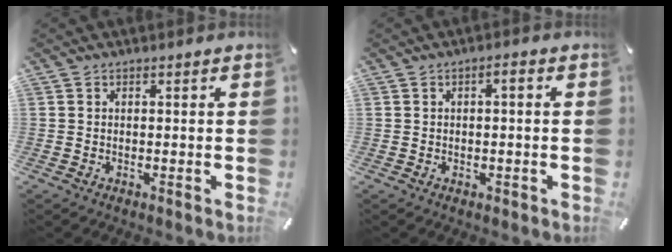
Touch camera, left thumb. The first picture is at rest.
{"total": 1.8, "force": [-0.3, 0.9, 1.5], "torque": [-0.028, 0.005, -0.006]}